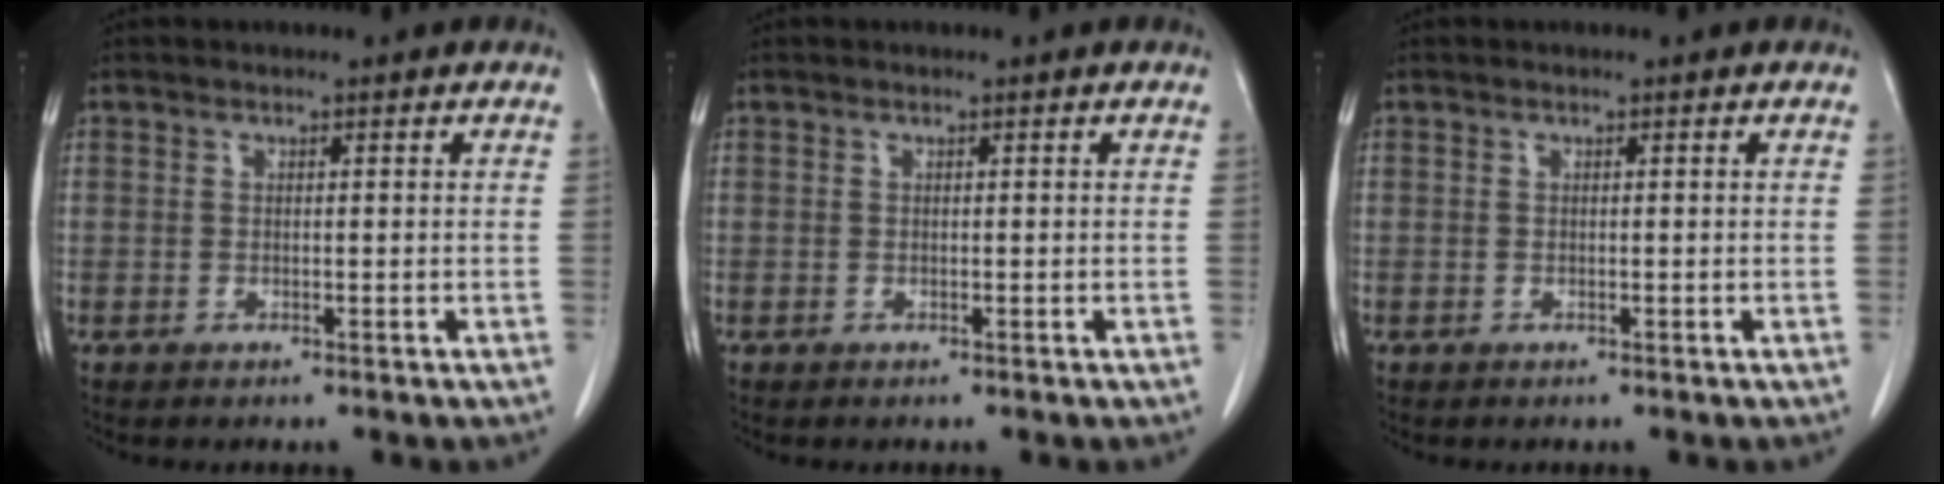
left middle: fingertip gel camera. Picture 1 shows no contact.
{"total": 0.0}
{"total": 0.0}